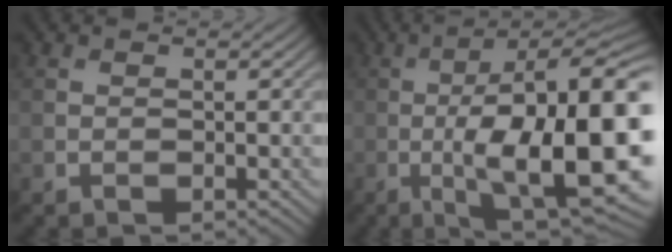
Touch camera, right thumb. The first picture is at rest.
{"total": 20.1, "force": [-3.2, 6.5, 18.7], "torque": [-0.268, -0.012, -0.043]}